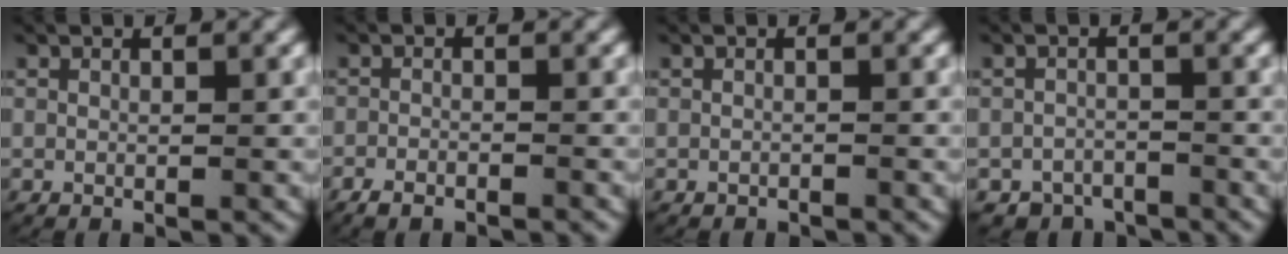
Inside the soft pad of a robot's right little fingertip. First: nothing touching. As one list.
[{"total": 2.4, "force": [-2.1, 0.8, 0.6], "torque": [-0.017, -0.005, -0.037]}, {"total": 0.6, "force": [-0.6, 0.1, 0.0], "torque": [0.000, -0.002, -0.009]}, {"total": 4.9, "force": [-4.3, 2.4, 0.1], "torque": [0.020, -0.010, -0.077]}]